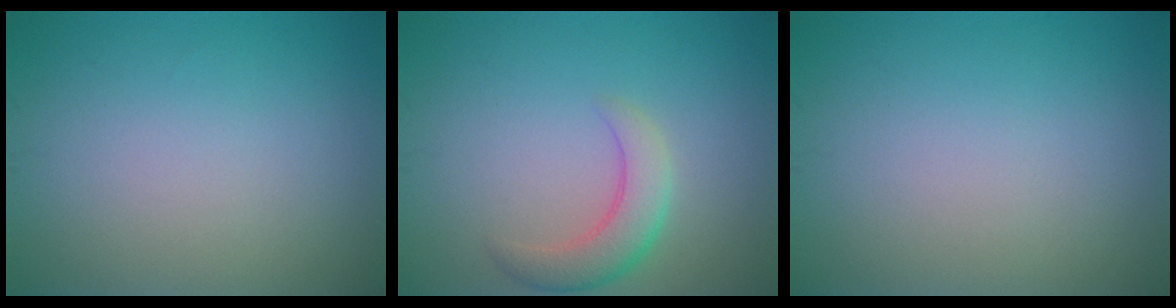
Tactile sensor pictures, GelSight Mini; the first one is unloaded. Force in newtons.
{"total": 3.4, "press": 3.4, "slide": 0.2}
{"total": 0.0}